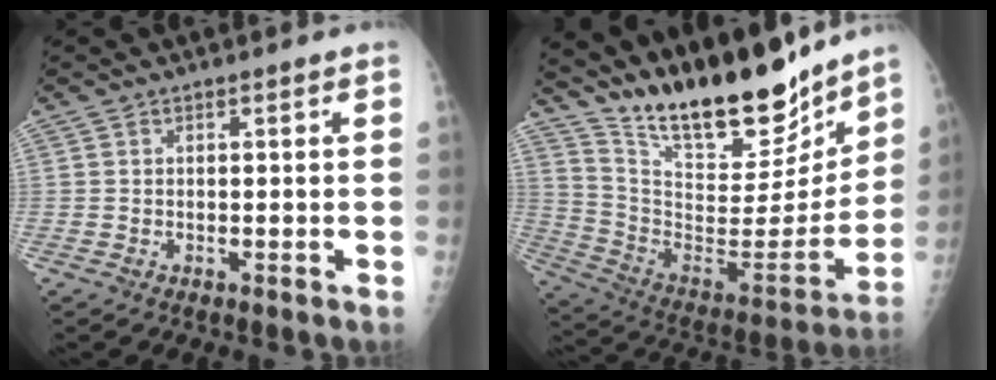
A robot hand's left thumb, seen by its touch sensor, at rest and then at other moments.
{"total": 24.8, "force": [20.5, 7.4, 11.7], "torque": [-0.158, -0.105, 0.341]}